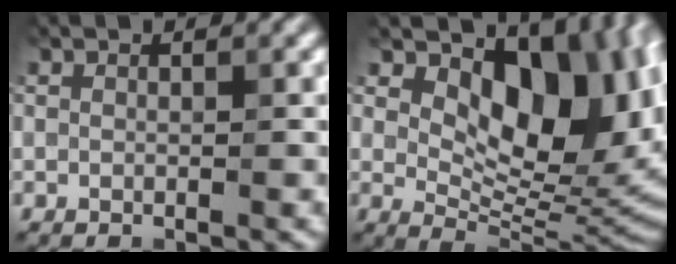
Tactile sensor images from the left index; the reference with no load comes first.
{"total": 14.6, "force": [5.7, 7.9, 10.9], "torque": [-0.122, 0.006, 0.093]}